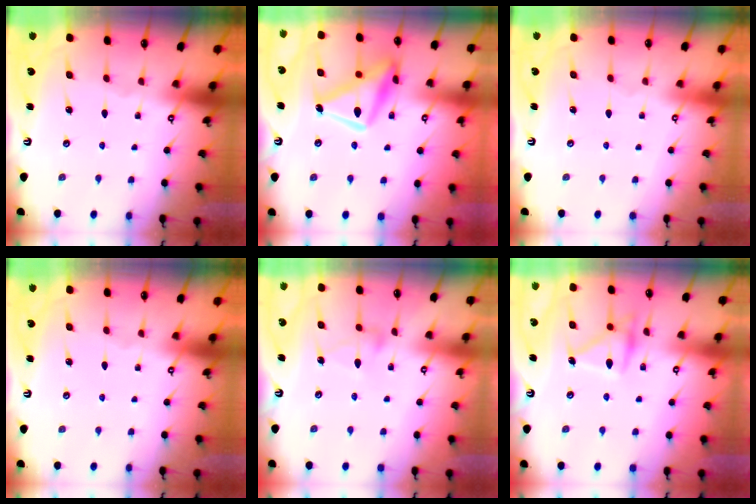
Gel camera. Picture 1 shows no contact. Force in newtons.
{"total": 15.4, "press": 15.3, "slide": 1.2}
{"total": 3.9, "press": 3.9, "slide": 0.1}
{"total": 0.0}
{"total": 3.9, "press": 3.9, "slide": 0.2}
{"total": 16.1, "press": 16.1, "slide": 0.8}